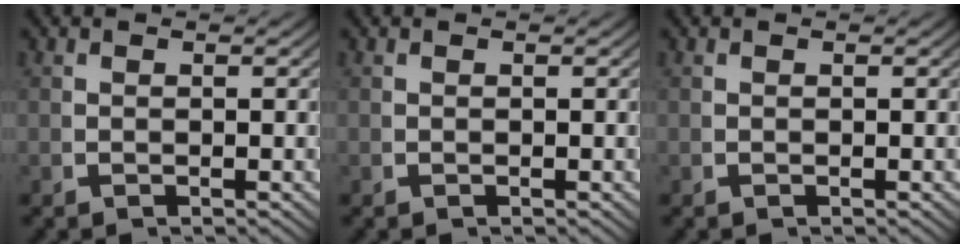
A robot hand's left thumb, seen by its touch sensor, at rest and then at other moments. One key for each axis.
{"total": 0.0}
{"total": 0.0}